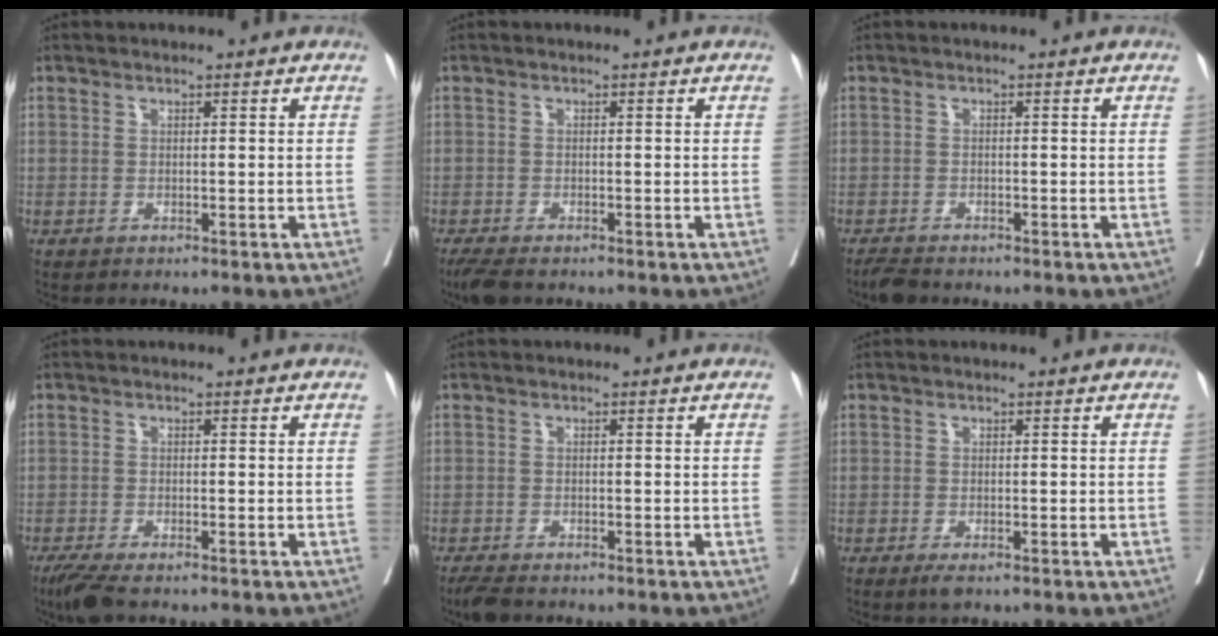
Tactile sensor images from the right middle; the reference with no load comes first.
{"total": 3.9, "force": [-3.0, 1.1, 2.2], "torque": [-0.043, -0.013, -0.049]}
{"total": 2.3, "force": [-2.1, 0.5, 0.8], "torque": [-0.019, -0.008, -0.036]}
{"total": 4.1, "force": [-3.1, 0.8, 2.6], "torque": [-0.048, -0.012, -0.054]}
{"total": 3.0, "force": [-2.5, 0.7, 1.5], "torque": [-0.030, -0.010, -0.041]}
{"total": 1.6, "force": [-1.0, 0.4, 1.2], "torque": [-0.021, -0.006, -0.014]}